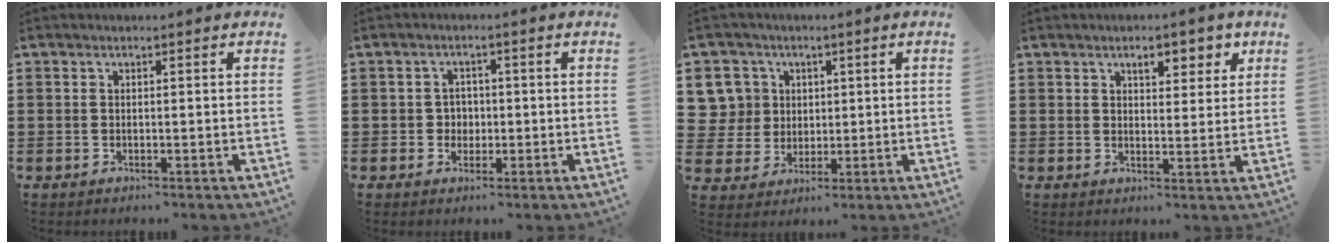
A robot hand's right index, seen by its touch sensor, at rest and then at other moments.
{"total": 2.2, "force": [-0.1, 2.1, 0.8], "torque": [-0.022, 0.007, -0.006]}
{"total": 7.3, "force": [2.0, 7.0, 1.0], "torque": [-0.065, 0.016, 0.040]}
{"total": 4.4, "force": [2.7, 2.0, 2.8], "torque": [-0.033, -0.002, 0.039]}